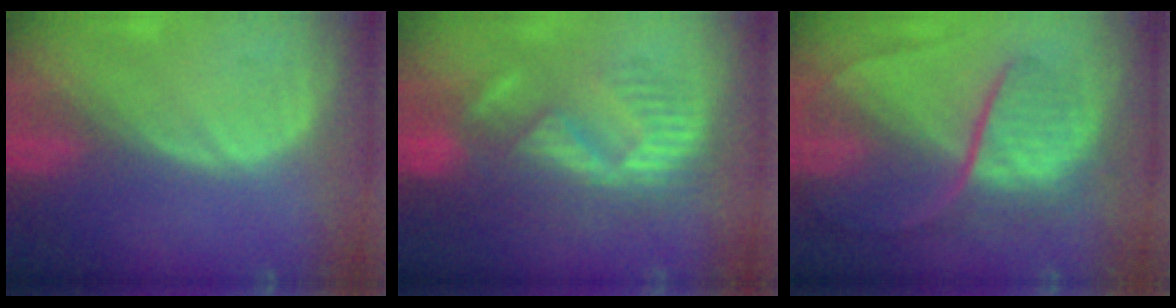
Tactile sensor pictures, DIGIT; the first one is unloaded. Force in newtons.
{"total": 9.0, "press": 8.4, "slide": 3.2}
{"total": 8.9, "press": 7.5, "slide": 4.9}